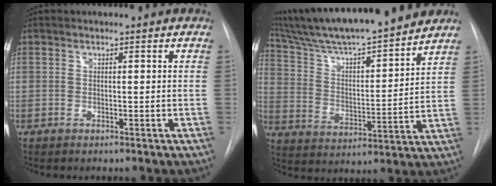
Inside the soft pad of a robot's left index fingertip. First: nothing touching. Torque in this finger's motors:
{"motor_torque": [0.09, -1.05, 0.50, 0.21]}